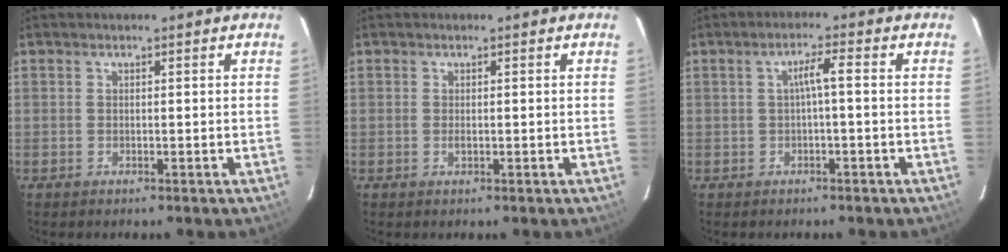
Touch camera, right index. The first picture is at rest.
{"total": 0.9, "force": [-0.1, 0.4, 0.8], "torque": [-0.016, -0.001, -0.003]}
{"total": 2.8, "force": [-0.3, 0.0, 2.8], "torque": [-0.054, 0.008, -0.002]}